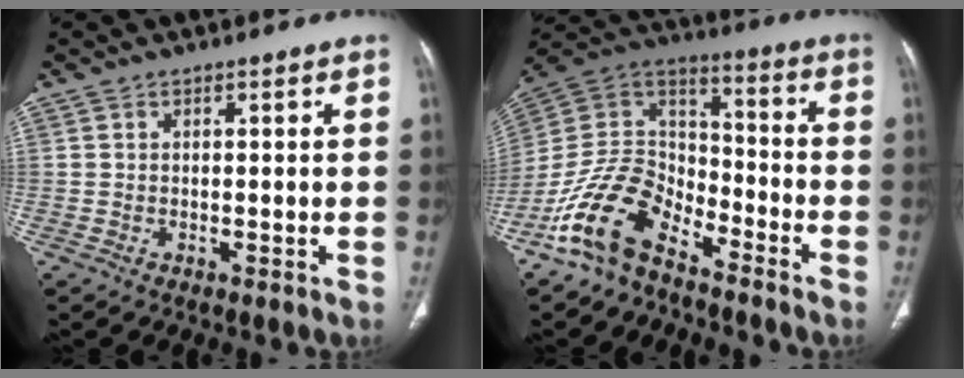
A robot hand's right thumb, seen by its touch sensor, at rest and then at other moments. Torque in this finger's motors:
{"motor_torque": [0.25, 0.36, 1.52, -1.25, 0.44]}